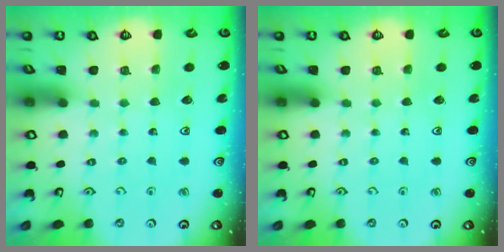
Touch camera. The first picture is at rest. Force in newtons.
{"total": 0.0}